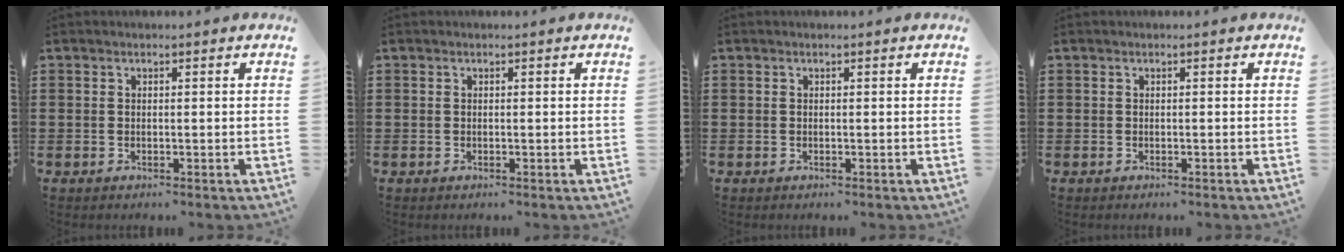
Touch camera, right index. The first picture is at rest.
{"total": 0.0}
{"total": 0.0}
{"total": 0.0}